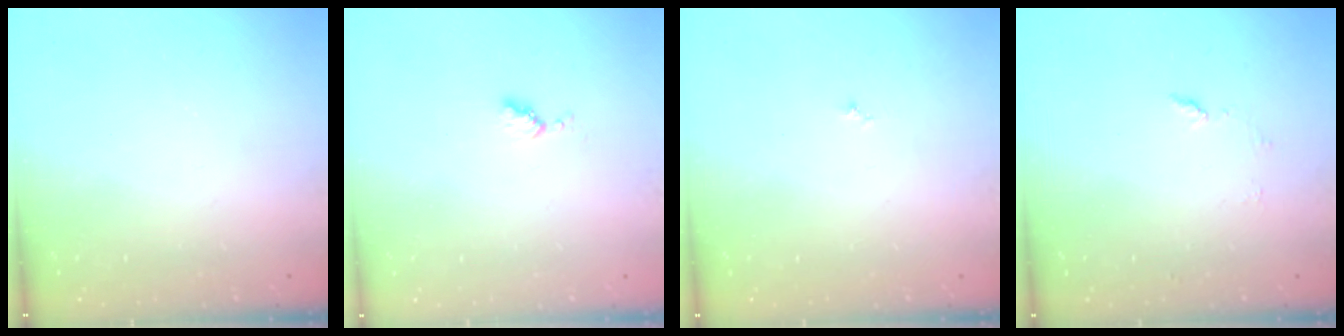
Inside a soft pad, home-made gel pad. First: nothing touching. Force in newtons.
{"total": 3.5, "press": 3.5, "slide": 0.4}
{"total": 3.0, "press": 2.9, "slide": 0.3}
{"total": 5.2, "press": 5.1, "slide": 0.6}